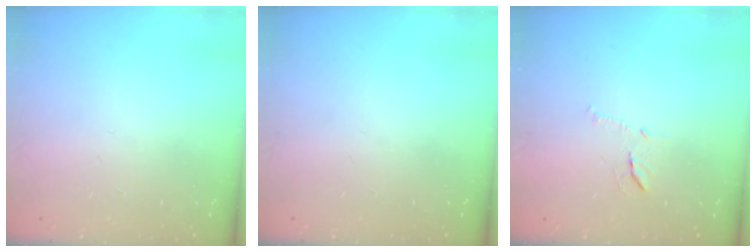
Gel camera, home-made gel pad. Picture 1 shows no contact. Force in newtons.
{"total": 0.0}
{"total": 9.1, "press": 9.1, "slide": 0.4}